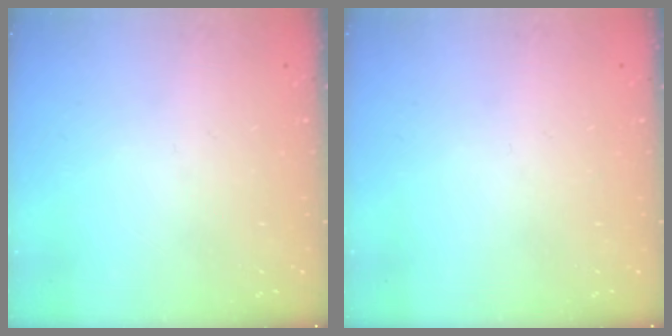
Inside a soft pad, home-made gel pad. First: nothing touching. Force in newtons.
{"total": 0.0}